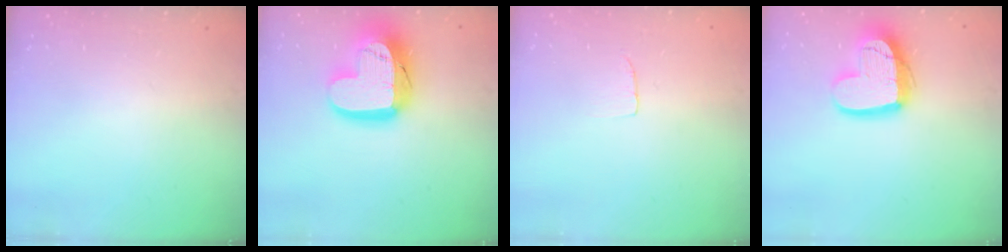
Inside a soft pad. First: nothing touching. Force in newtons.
{"total": 18.9, "press": 18.8, "slide": 1.7}
{"total": 2.7, "press": 2.7, "slide": 0.2}
{"total": 16.3, "press": 16.3, "slide": 1.3}